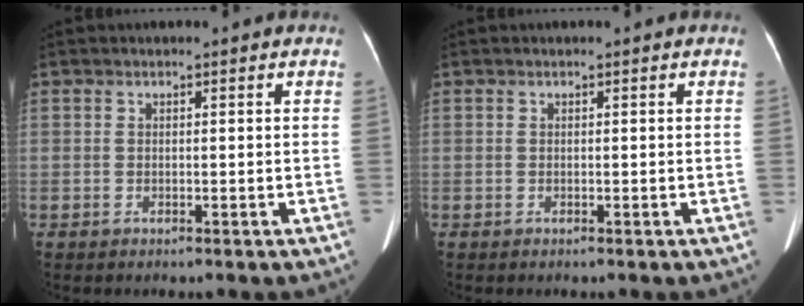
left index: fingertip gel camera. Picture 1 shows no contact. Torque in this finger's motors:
{"motor_torque": [0.00, 0.04, 0.00, 0.00]}